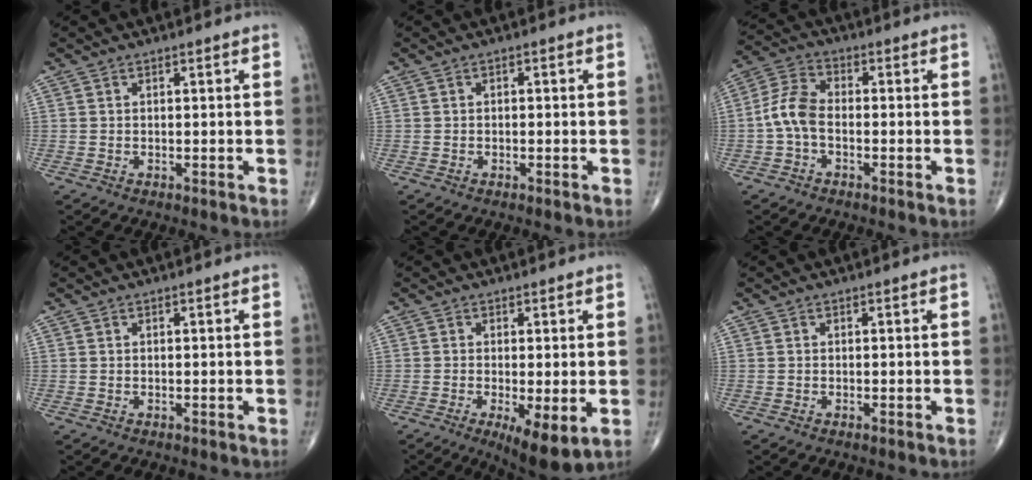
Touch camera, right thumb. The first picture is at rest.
{"total": 0.7, "force": [-0.1, 0.4, 0.5], "torque": [-0.002, 0.002, -0.006]}
{"total": 6.9, "force": [-1.4, 4.0, 5.4], "torque": [-0.112, 0.023, -0.039]}
{"total": 0.0}
{"total": 8.2, "force": [-2.3, 2.4, 7.5], "torque": [-0.118, -0.023, -0.031]}
{"total": 0.0}